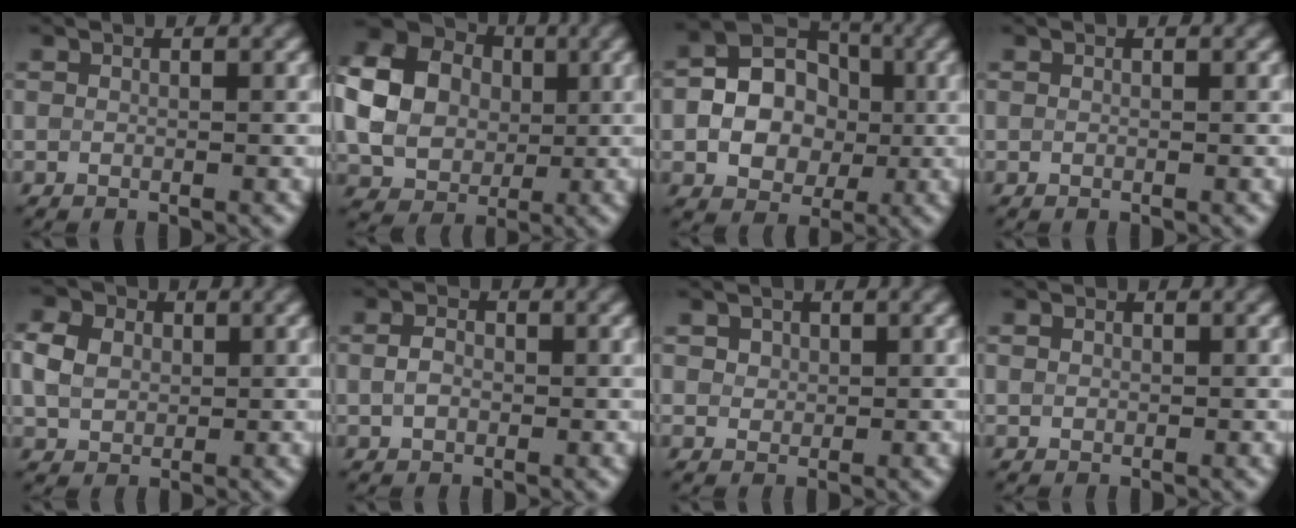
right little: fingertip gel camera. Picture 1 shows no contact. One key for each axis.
{"total": 10.6, "fx": 1.0, "fy": 8.9, "fz": 5.8, "tx": -0.132, "ty": 0.025, "tz": 0.002}
{"total": 8.6, "fx": -0.5, "fy": 6.7, "fz": 5.3, "tx": -0.069, "ty": 0.010, "tz": -0.019}
{"total": 0.0}
{"total": 4.7, "fx": 1.1, "fy": 3.7, "fz": 2.6, "tx": -0.067, "ty": 0.020, "tz": 0.012}
{"total": 1.8, "fx": -0.1, "fy": 1.3, "fz": 1.2, "tx": -0.027, "ty": 0.006, "tz": -0.007}
{"total": 2.0, "fx": 1.1, "fy": 1.5, "fz": 0.8, "tx": -0.019, "ty": 0.010, "tz": 0.016}
{"total": 0.7, "fx": 0.3, "fy": 0.6, "fz": 0.2, "tx": -0.002, "ty": 0.002, "tz": -0.001}